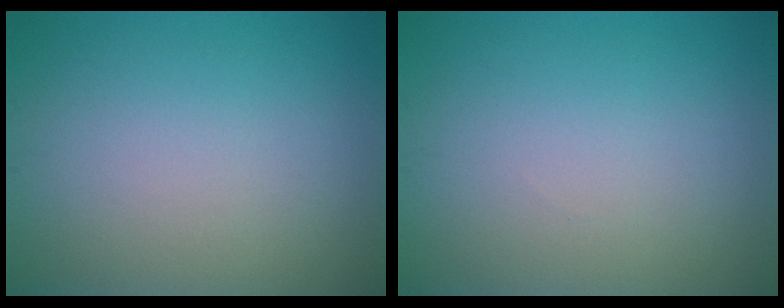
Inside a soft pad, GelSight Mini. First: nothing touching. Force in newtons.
{"total": 0.0}